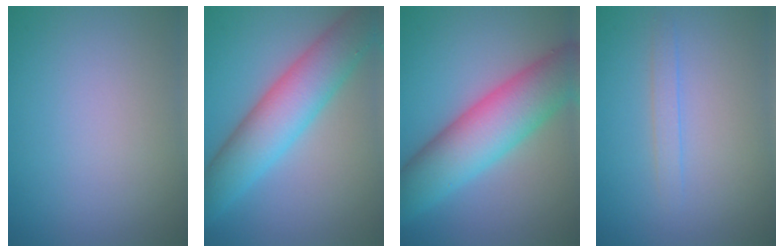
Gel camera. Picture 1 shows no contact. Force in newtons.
{"total": 8.0, "press": 8.0, "slide": 0.0}
{"total": 9.7, "press": 9.7, "slide": 0.1}
{"total": 1.1, "press": 1.1, "slide": 0.0}